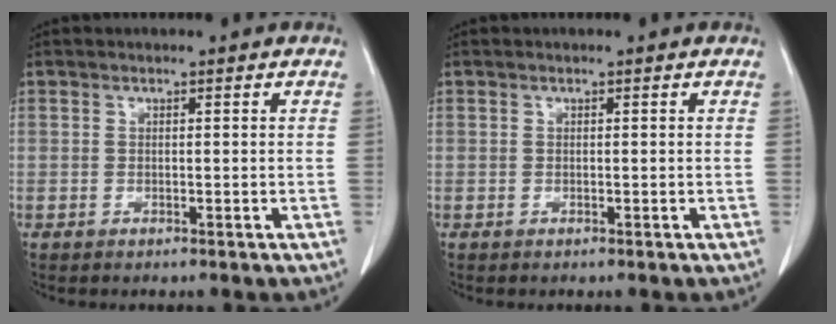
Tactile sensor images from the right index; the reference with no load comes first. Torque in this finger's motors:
{"motor_torque": [-0.11, -0.01, 0.03, 0.01]}